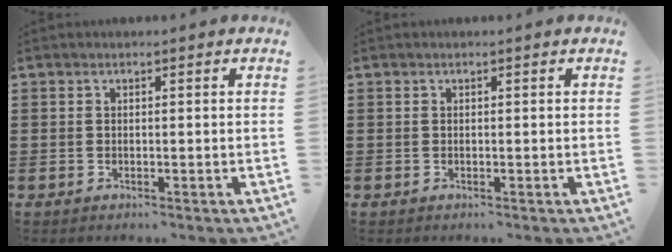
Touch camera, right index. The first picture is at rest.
{"total": 0.0}